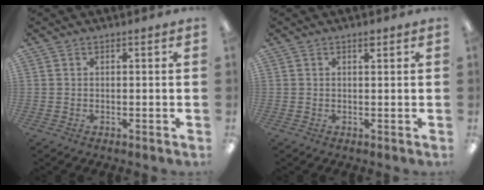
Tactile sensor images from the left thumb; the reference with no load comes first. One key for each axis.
{"total": 1.2, "fx": 1.0, "fy": 0.2, "fz": 0.7, "tx": -0.009, "ty": -0.004, "tz": 0.016}